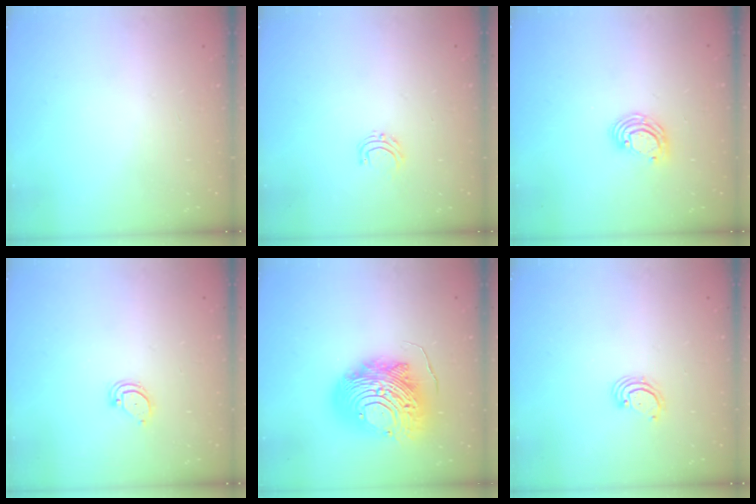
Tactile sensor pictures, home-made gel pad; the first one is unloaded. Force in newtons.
{"total": 4.7, "press": 4.7, "slide": 0.3}
{"total": 6.5, "press": 6.5, "slide": 0.6}
{"total": 3.0, "press": 3.0, "slide": 0.2}
{"total": 20.1, "press": 20.0, "slide": 2.0}
{"total": 2.7, "press": 2.7, "slide": 0.3}